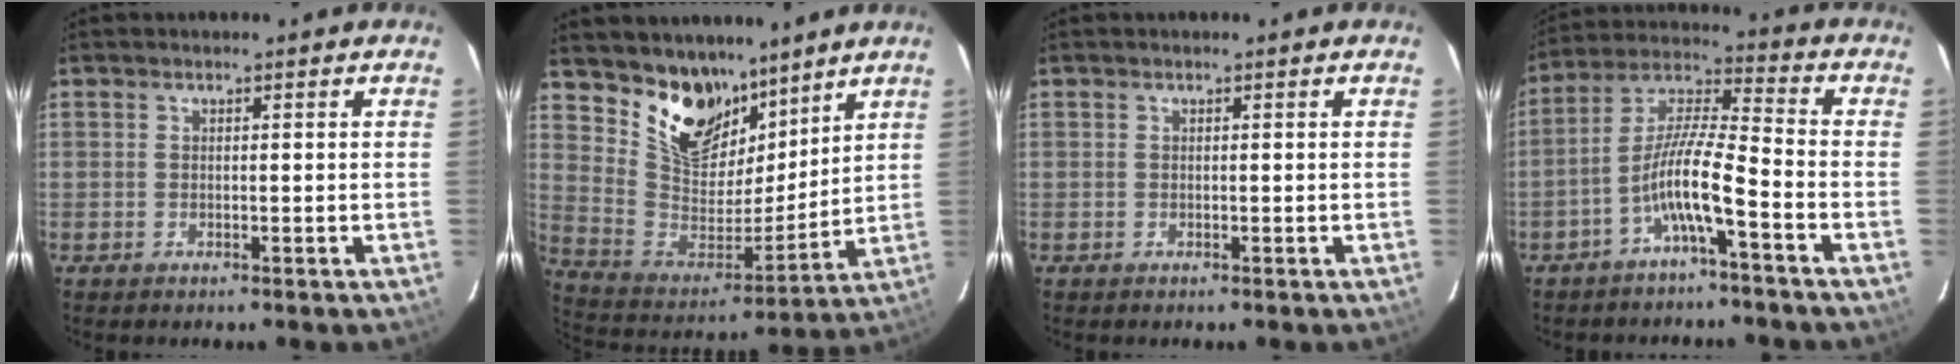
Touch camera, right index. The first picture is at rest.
{"total": 16.1, "force": [11.4, 9.0, 6.8], "torque": [-0.148, -0.008, 0.220]}
{"total": 0.0}
{"total": 9.3, "force": [-4.6, 0.6, 8.0], "torque": [-0.177, 0.011, -0.089]}